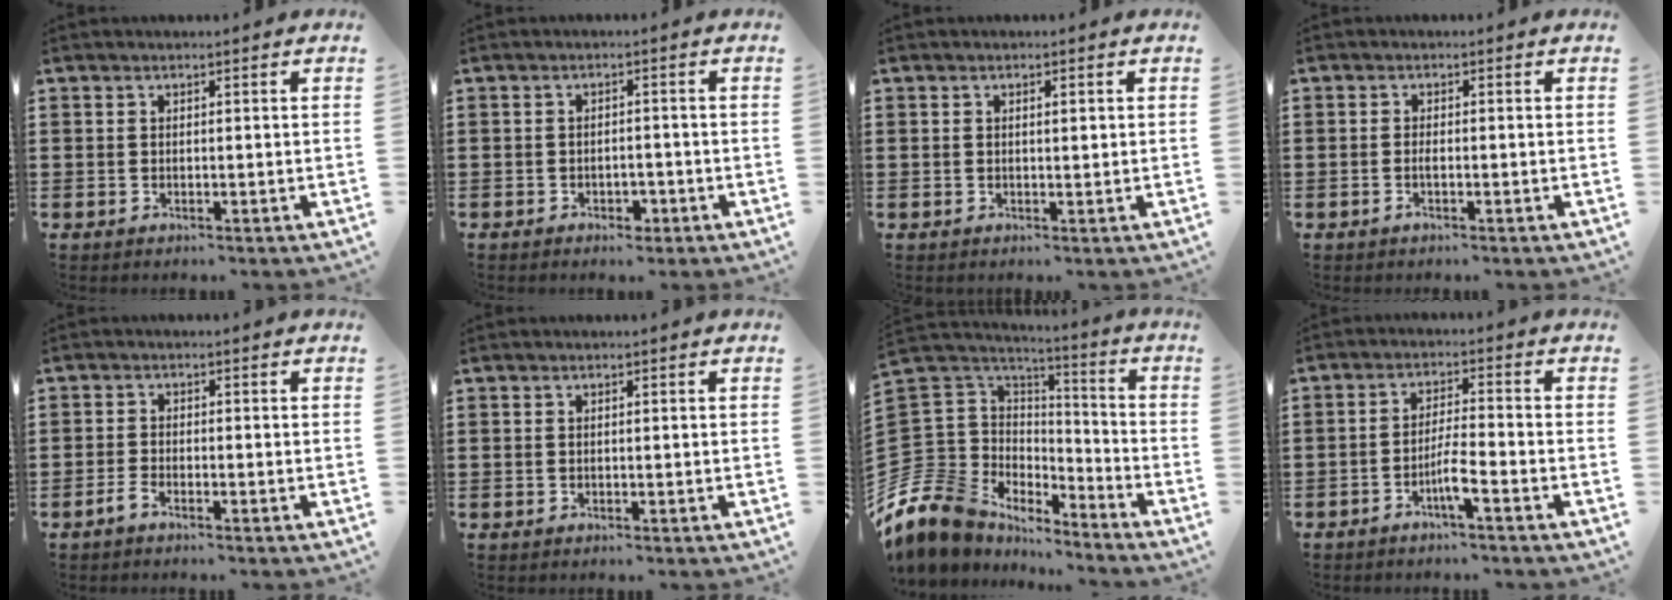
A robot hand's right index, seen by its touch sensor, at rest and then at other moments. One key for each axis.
{"total": 1.9, "fx": -1.5, "fy": 0.9, "fz": 0.7, "tx": -0.018, "ty": -0.001, "tz": -0.032}
{"total": 1.2, "fx": 0.3, "fy": 0.3, "fz": 1.1, "tx": -0.022, "ty": 0.003, "tz": 0.004}
{"total": 0.9, "fx": -0.5, "fy": 0.3, "fz": 0.8, "tx": -0.016, "ty": -0.003, "tz": -0.007}
{"total": 1.7, "fx": -1.4, "fy": 0.3, "fz": 0.9, "tx": -0.033, "ty": -0.006, "tz": -0.031}
{"total": 0.0}
{"total": 11.3, "fx": -7.8, "fy": 7.8, "fz": 2.6, "tx": -0.116, "ty": -0.003, "tz": -0.154}
{"total": 4.0, "fx": -2.5, "fy": 0.0, "fz": 3.1, "tx": -0.069, "ty": -0.008, "tz": -0.051}